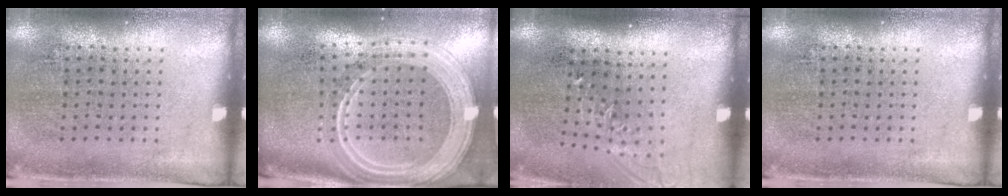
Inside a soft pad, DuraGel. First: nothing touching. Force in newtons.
{"total": 3.0, "press": 2.4, "slide": 1.7}
{"total": 1.2, "press": 1.0, "slide": 0.7}
{"total": 0.0}